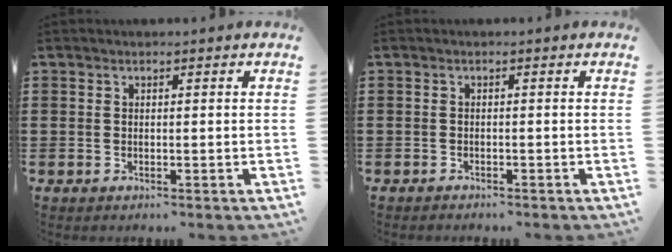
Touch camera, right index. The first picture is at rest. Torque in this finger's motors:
{"motor_torque": [0.15, -0.05, 0.02, 0.00]}